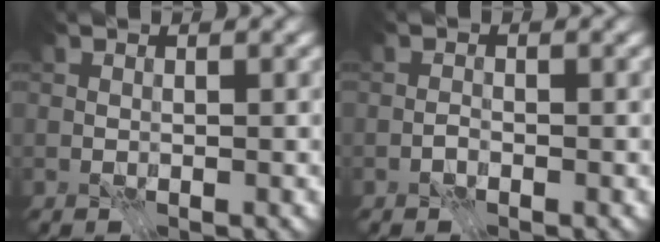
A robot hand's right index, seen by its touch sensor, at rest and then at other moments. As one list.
[{"total": 1.1, "force": [-0.9, 0.5, 0.4], "torque": [-0.006, 0.002, -0.019]}]